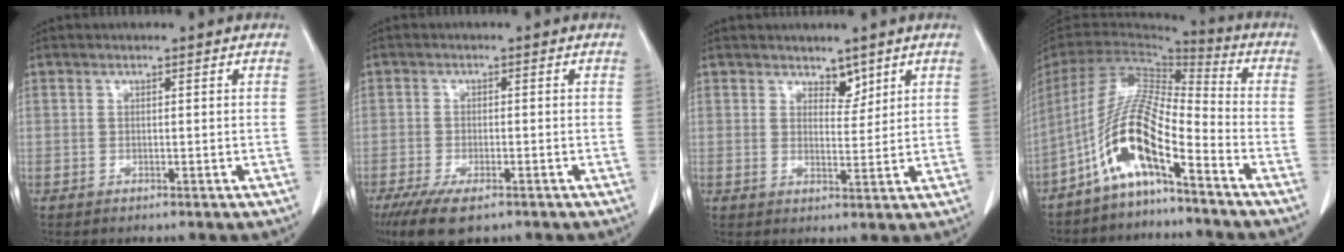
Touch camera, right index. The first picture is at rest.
{"total": 7.0, "force": [-4.6, 2.6, 4.5], "torque": [-0.081, -0.013, -0.078]}
{"total": 2.9, "force": [2.3, 1.5, 1.1], "torque": [-0.011, -0.005, 0.039]}
{"total": 12.6, "force": [-7.2, 1.8, 10.2], "torque": [-0.214, 0.007, -0.140]}